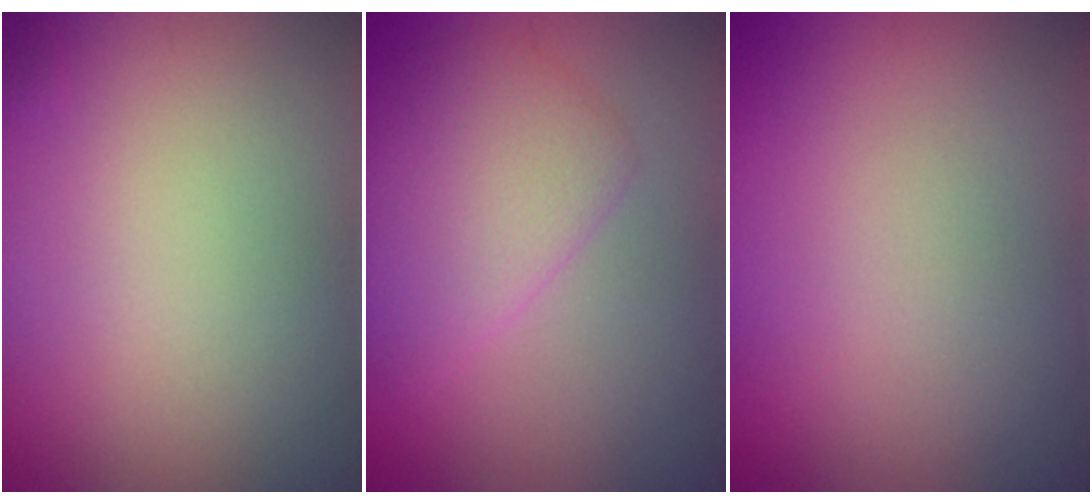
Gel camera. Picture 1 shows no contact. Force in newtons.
{"total": 4.2, "press": 4.2, "slide": 0.0}
{"total": 0.0}